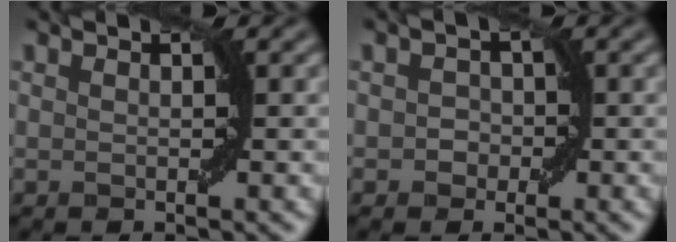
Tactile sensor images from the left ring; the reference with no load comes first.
{"total": 1.2, "force": [-0.4, 1.1, 0.3], "torque": [0.007, 0.001, -0.013]}